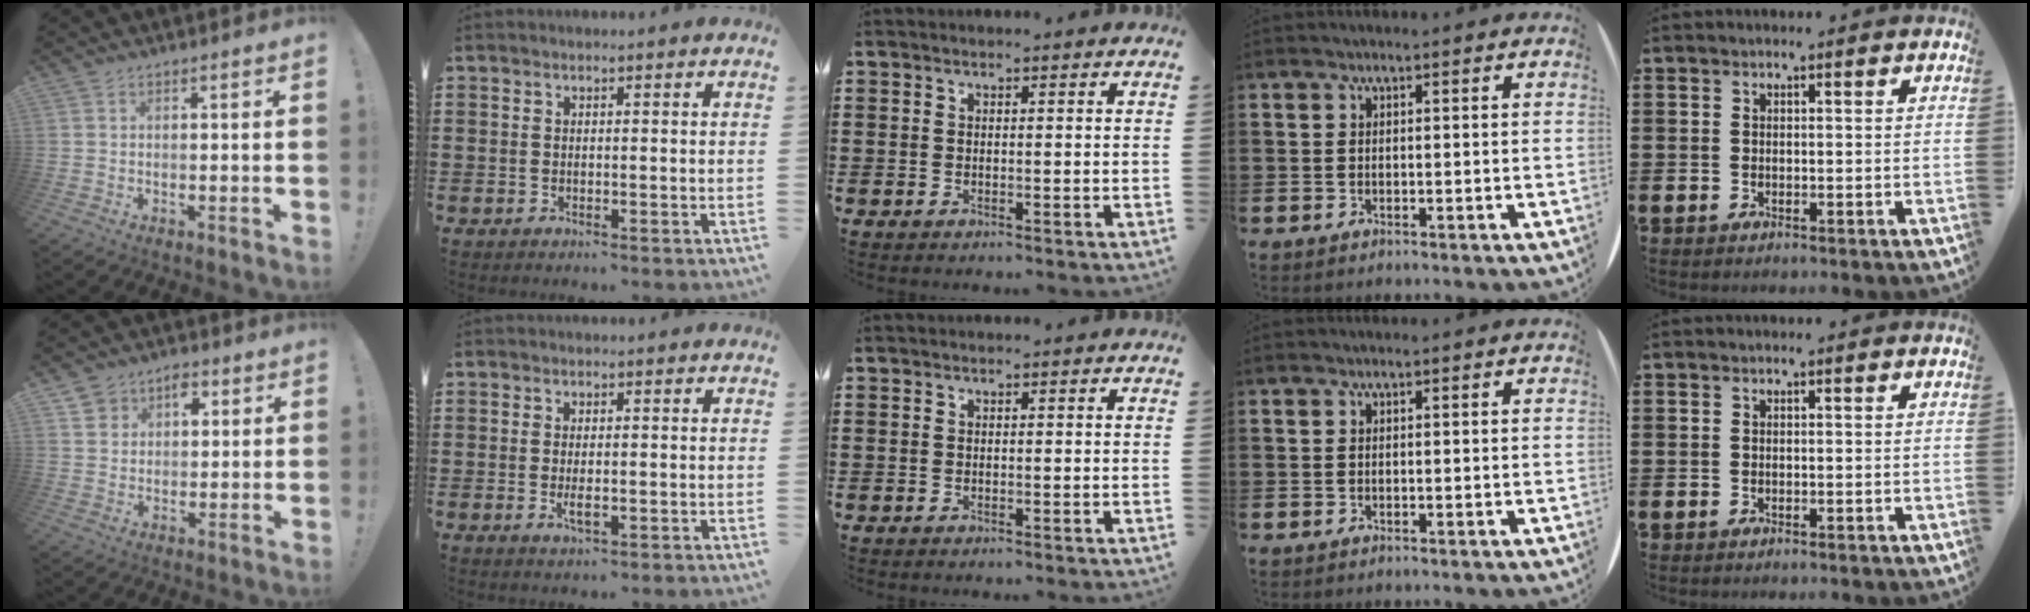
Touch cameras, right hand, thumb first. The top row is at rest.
{"thumb": {"total": 6.3, "force": [2.8, 5.3, 1.9], "torque": [-0.021, -0.013, 0.050]}, "index": {"total": 2.7, "force": [-0.6, 0.9, 2.5], "torque": [-0.053, -0.004, -0.012]}}